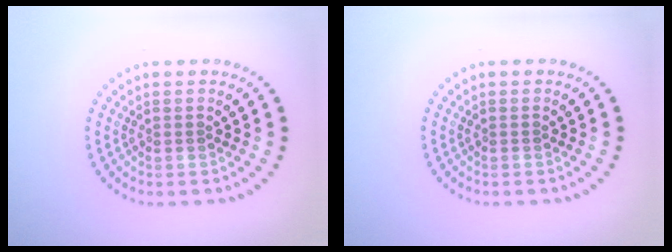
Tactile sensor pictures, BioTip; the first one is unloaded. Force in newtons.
{"total": 0.0}